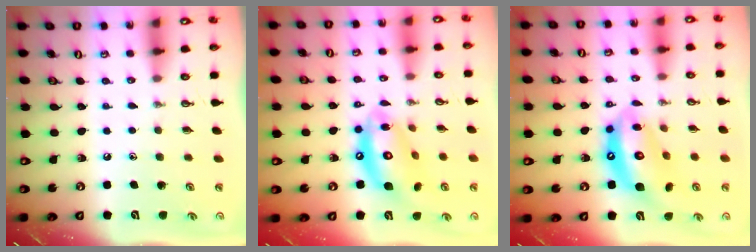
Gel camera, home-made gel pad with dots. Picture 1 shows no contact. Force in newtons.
{"total": 15.6, "press": 15.5, "slide": 1.3}
{"total": 15.4, "press": 15.3, "slide": 1.8}